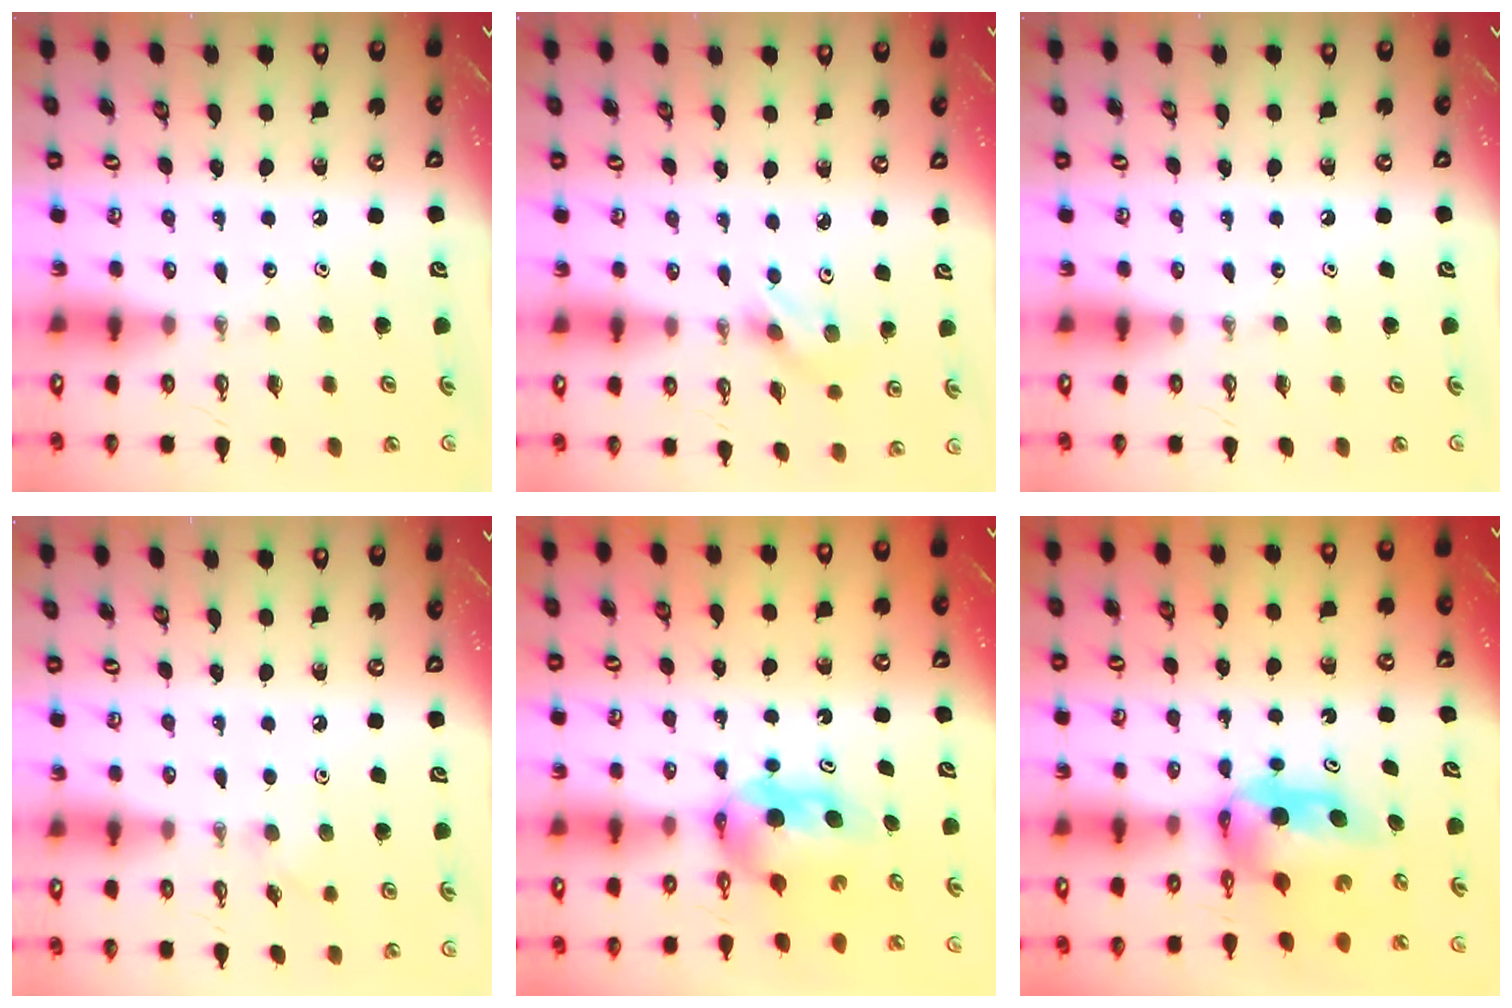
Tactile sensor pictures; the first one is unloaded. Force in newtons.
{"total": 2.7, "press": 2.7, "slide": 0.3}
{"total": 0.0}
{"total": 3.8, "press": 3.7, "slide": 0.9}
{"total": 6.9, "press": 4.3, "slide": 5.4}
{"total": 5.4, "press": 5.4, "slide": 0.5}